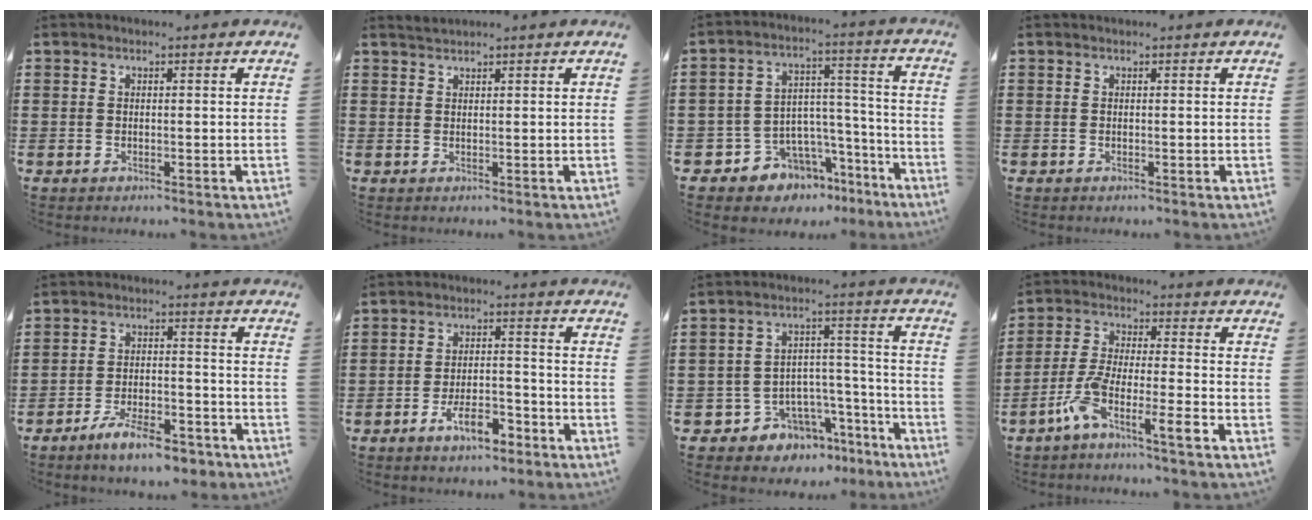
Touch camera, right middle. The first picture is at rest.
{"total": 1.0, "force": [1.0, -0.1, 0.1], "torque": [-0.004, -0.002, 0.021]}
{"total": 7.6, "force": [-5.8, 4.8, 0.7], "torque": [-0.023, 0.022, -0.105]}
{"total": 0.0}
{"total": 7.4, "force": [-5.9, 1.6, 4.1], "torque": [-0.072, 0.006, -0.108]}
{"total": 6.3, "force": [-4.0, 2.3, 4.3], "torque": [-0.080, 0.008, -0.076]}
{"total": 7.0, "force": [-5.7, 4.1, 0.7], "torque": [-0.014, 0.028, -0.104]}
{"total": 6.9, "force": [-4.9, 0.4, 4.9], "torque": [-0.108, -0.007, -0.095]}